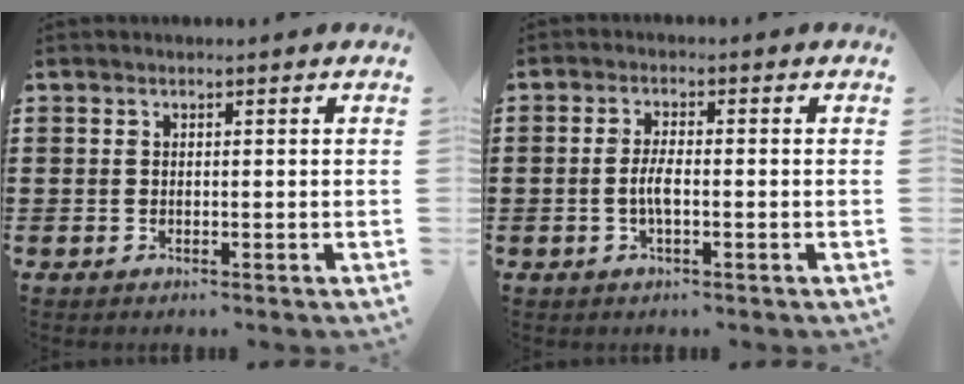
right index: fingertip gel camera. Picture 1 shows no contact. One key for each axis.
{"total": 3.0, "fx": -0.7, "fy": 0.6, "fz": 2.9, "tx": -0.067, "ty": -0.006, "tz": -0.018}